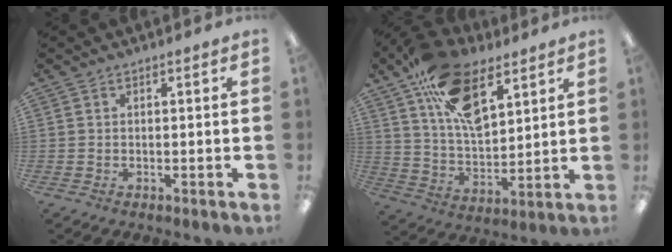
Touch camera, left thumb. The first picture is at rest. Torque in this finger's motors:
{"motor_torque": [0.51, 0.54, 1.56, -1.20, 0.47]}